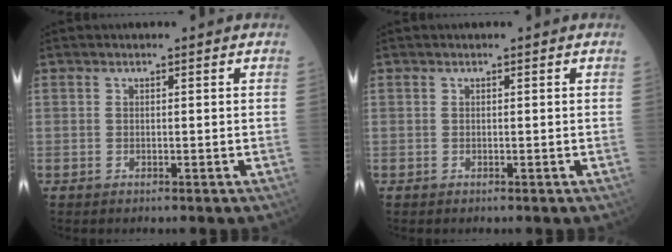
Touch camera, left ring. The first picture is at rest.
{"total": 0.0}